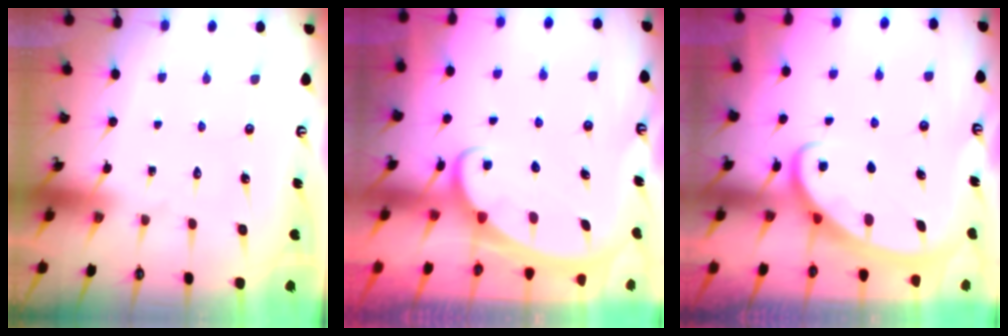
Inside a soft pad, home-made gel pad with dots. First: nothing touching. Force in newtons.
{"total": 2.3, "press": 2.3, "slide": 0.3}
{"total": 3.0, "press": 3.0, "slide": 0.4}